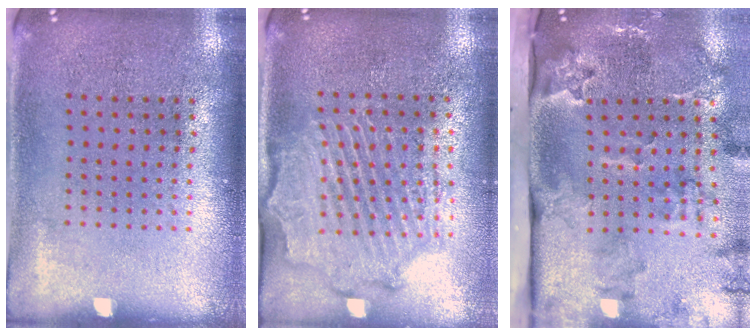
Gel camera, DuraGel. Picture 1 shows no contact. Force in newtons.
{"total": 2.1, "press": 2.1, "slide": 0.5}
{"total": 3.8, "press": 2.6, "slide": 2.7}